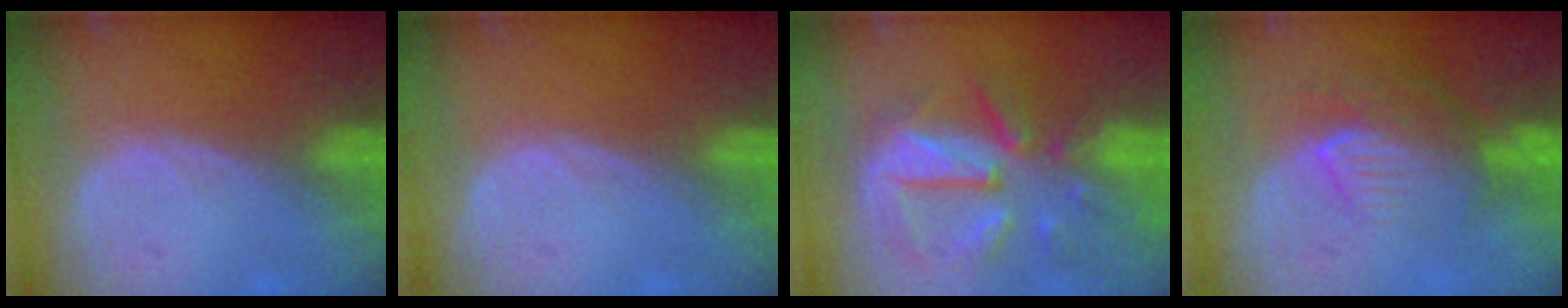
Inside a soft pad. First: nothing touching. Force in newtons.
{"total": 0.0}
{"total": 10.2, "press": 9.3, "slide": 4.2}
{"total": 8.1, "press": 7.1, "slide": 3.7}